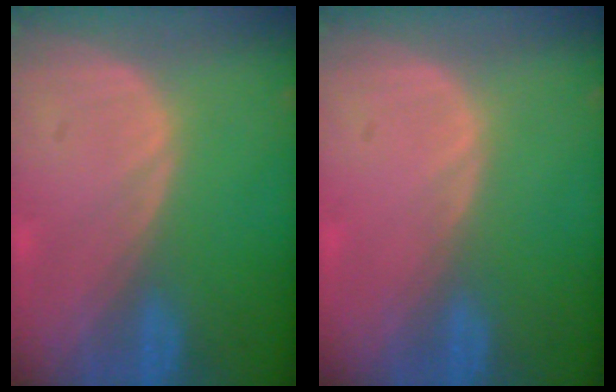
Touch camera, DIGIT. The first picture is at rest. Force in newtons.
{"total": 0.0}